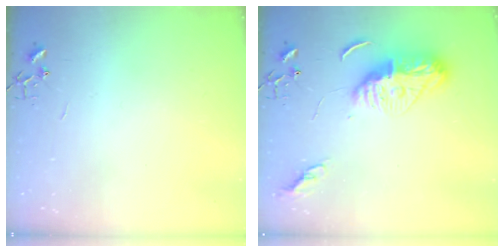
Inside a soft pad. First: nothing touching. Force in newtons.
{"total": 14.0, "press": 13.9, "slide": 1.4}